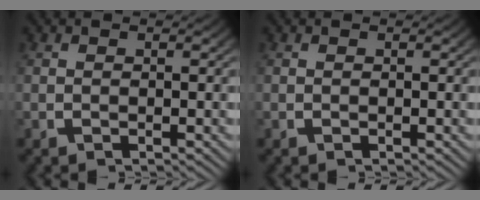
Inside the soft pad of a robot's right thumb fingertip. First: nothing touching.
{"total": 0.0}